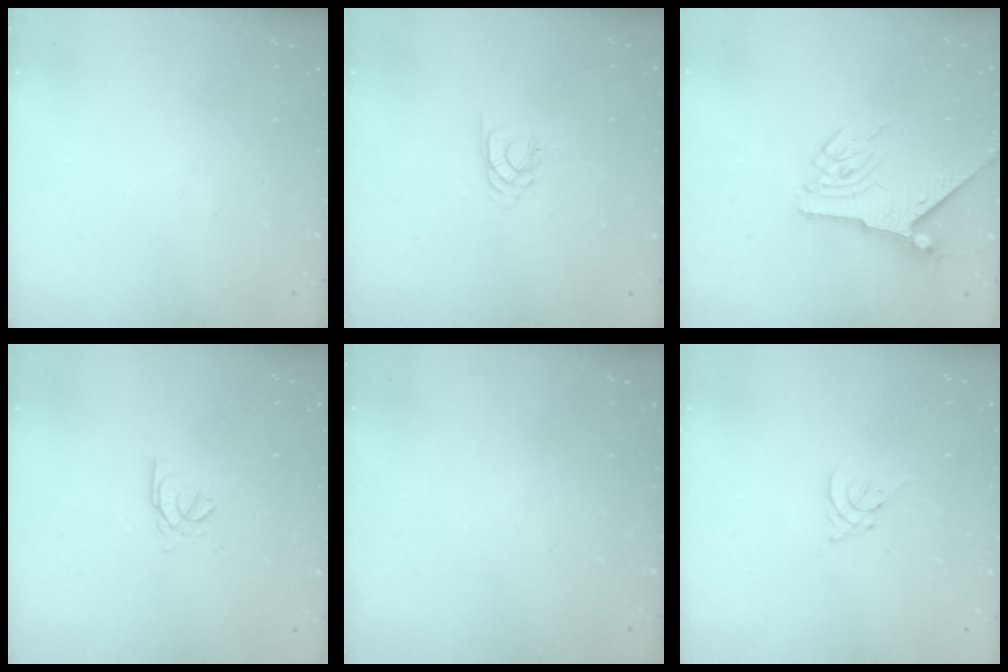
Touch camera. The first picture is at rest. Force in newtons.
{"total": 2.1, "press": 2.1, "slide": 0.3}
{"total": 6.1, "press": 6.1, "slide": 0.4}
{"total": 2.7, "press": 2.7, "slide": 0.4}
{"total": 0.0}
{"total": 1.8, "press": 1.7, "slide": 0.5}